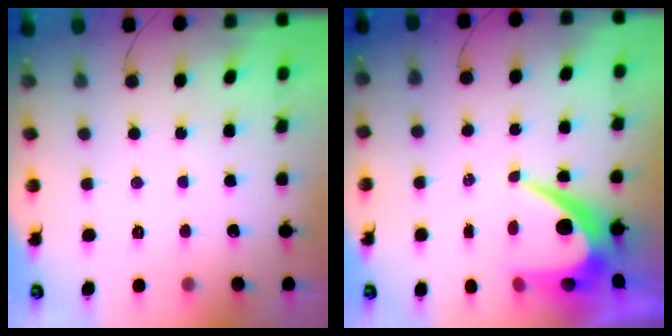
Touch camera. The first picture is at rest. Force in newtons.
{"total": 9.9, "press": 9.9, "slide": 0.8}